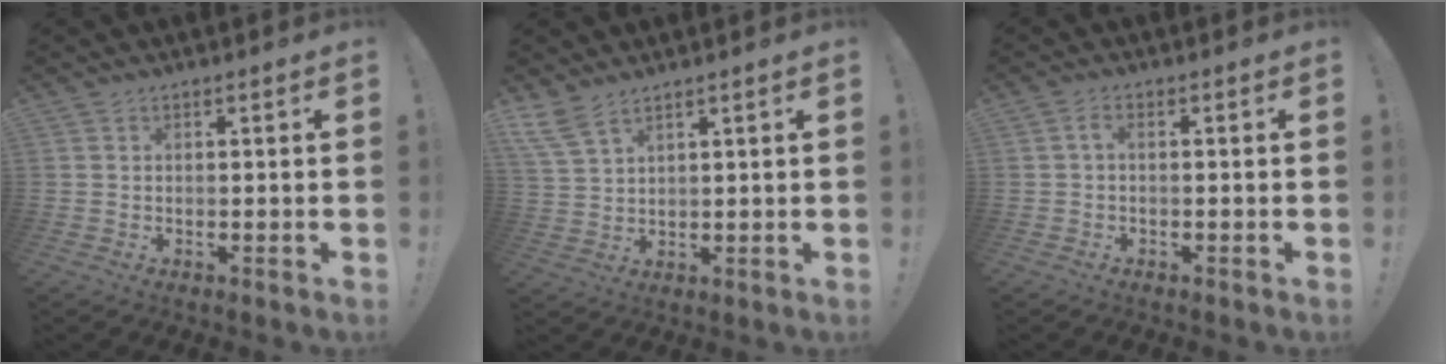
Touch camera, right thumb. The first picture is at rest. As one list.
[{"total": 6.2, "force": [4.8, 2.3, 3.2], "torque": [-0.065, -0.020, 0.095]}, {"total": 1.8, "force": [-0.5, 0.4, 1.7], "torque": [-0.033, 0.007, -0.010]}]